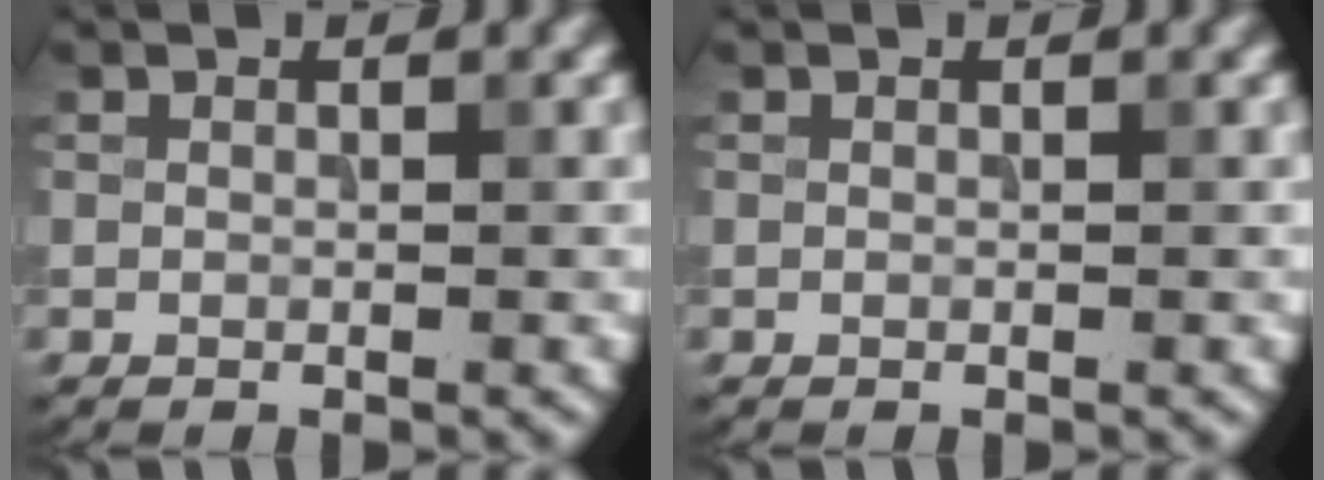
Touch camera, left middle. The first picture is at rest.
{"total": 0.0}